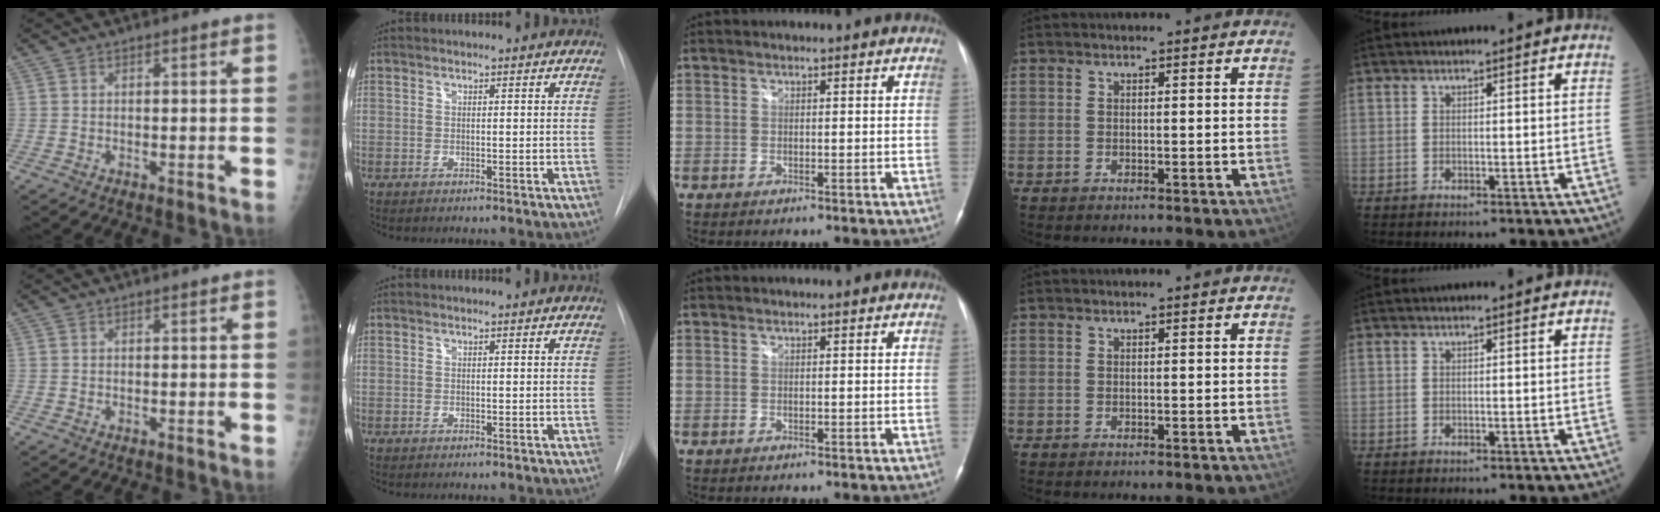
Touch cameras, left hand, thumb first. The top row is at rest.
{}